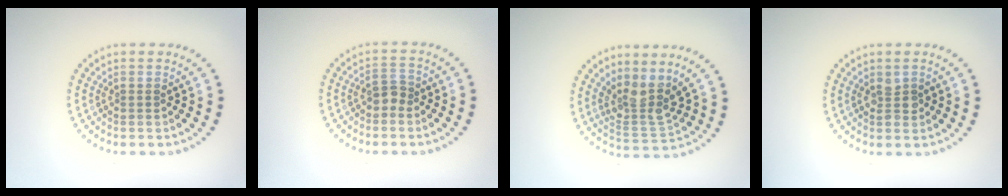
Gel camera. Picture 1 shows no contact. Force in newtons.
{"total": 1.5, "press": 1.3, "slide": 0.8}
{"total": 3.7, "press": 2.9, "slide": 2.2}
{"total": 1.4, "press": 1.4, "slide": 0.2}